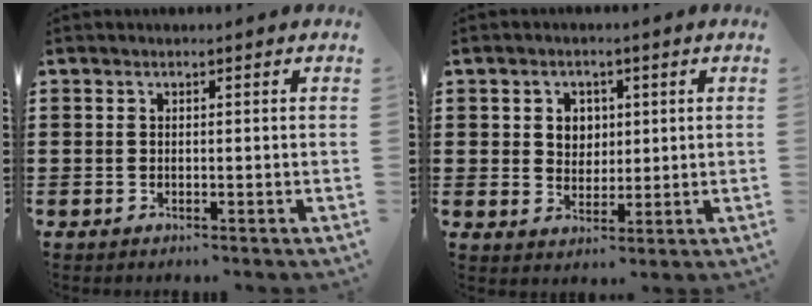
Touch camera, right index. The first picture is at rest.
{"total": 3.5, "force": [1.0, 3.1, 1.1], "torque": [-0.034, 0.012, 0.016]}